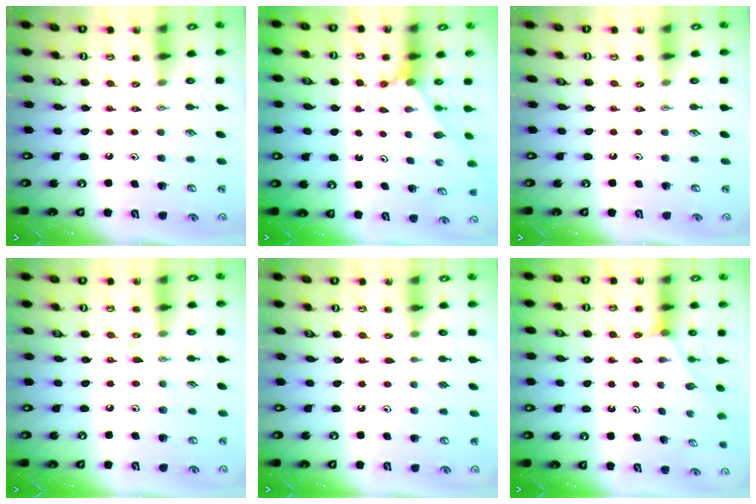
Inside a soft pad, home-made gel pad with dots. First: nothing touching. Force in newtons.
{"total": 1.9, "press": 1.9, "slide": 0.2}
{"total": 0.0}
{"total": 6.7, "press": 6.6, "slide": 0.8}
{"total": 5.3, "press": 5.2, "slide": 0.6}
{"total": 2.1, "press": 2.1, "slide": 0.4}